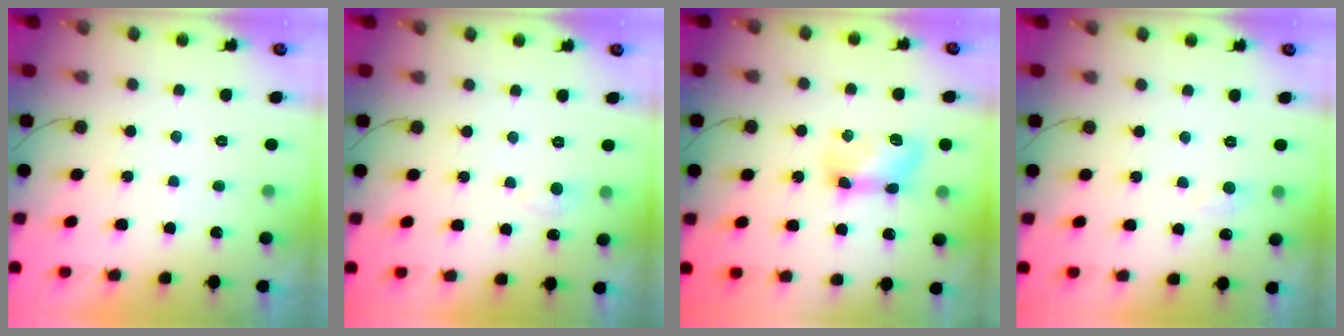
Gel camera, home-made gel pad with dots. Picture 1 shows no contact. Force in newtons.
{"total": 4.8, "press": 4.8, "slide": 0.6}
{"total": 9.7, "press": 9.7, "slide": 0.8}
{"total": 5.2, "press": 5.2, "slide": 0.6}